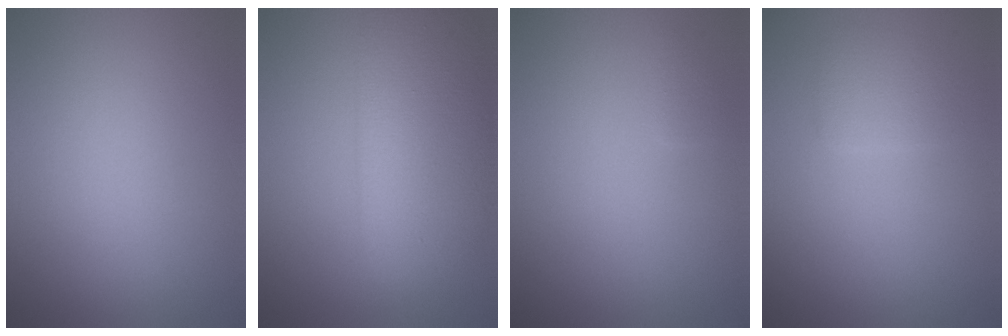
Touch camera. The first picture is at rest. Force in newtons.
{"total": 6.7, "press": 6.7, "slide": 0.2}
{"total": 0.6, "press": 0.6, "slide": 0.0}
{"total": 1.6, "press": 1.6, "slide": 0.3}